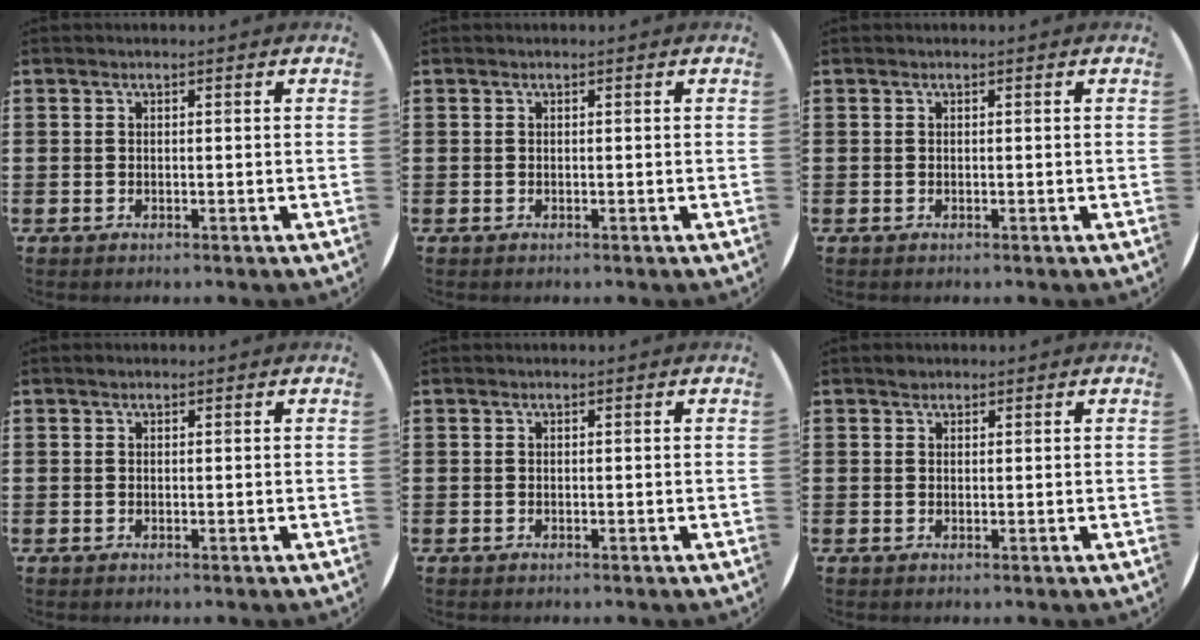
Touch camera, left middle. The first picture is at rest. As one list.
[{"total": 0.0}, {"total": 0.0}, {"total": 0.0}, {"total": 0.0}, {"total": 0.8, "force": [0.7, 0.4, 0.0], "torque": [0.009, 0.000, 0.012]}]